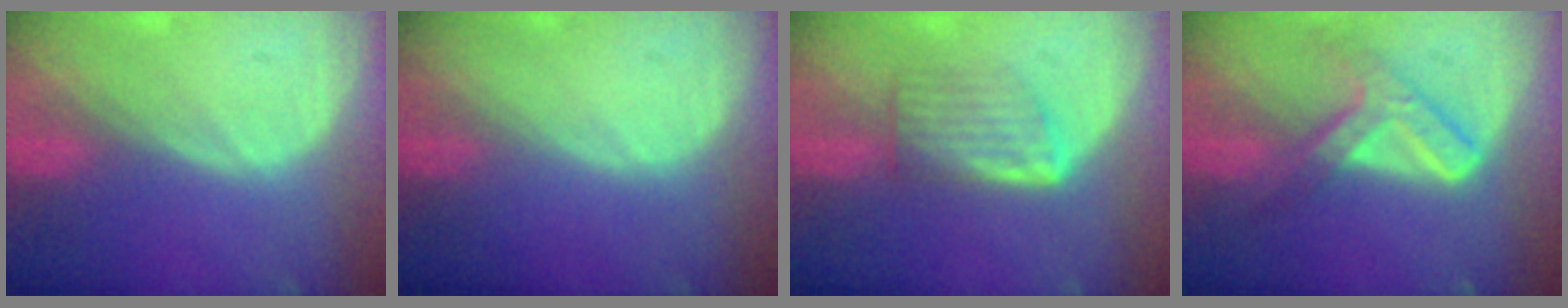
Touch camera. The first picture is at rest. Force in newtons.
{"total": 0.0}
{"total": 5.8, "press": 5.4, "slide": 2.2}
{"total": 7.2, "press": 6.2, "slide": 3.8}